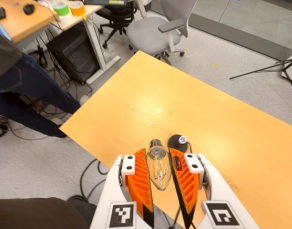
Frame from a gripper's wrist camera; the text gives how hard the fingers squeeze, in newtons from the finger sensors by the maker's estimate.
{"total": 11.6, "left": 11.9, "right": 11.4}